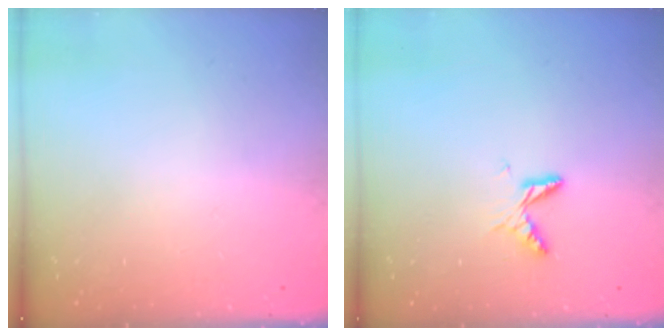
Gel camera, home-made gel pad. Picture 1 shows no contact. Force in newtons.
{"total": 5.6, "press": 5.6, "slide": 0.5}